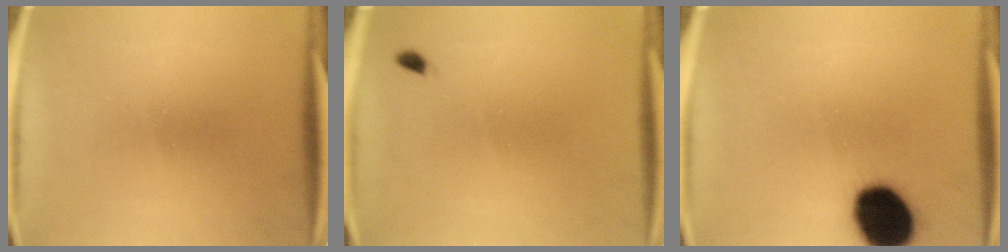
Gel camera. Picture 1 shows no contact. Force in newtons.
{"total": 0.7}
{"total": 17.1}